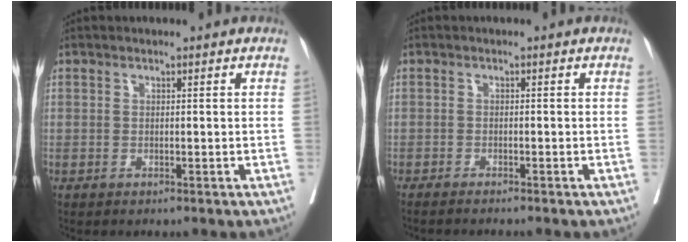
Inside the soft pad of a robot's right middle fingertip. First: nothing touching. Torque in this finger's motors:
{"motor_torque": [0.70, -0.96, 0.18, 0.02]}